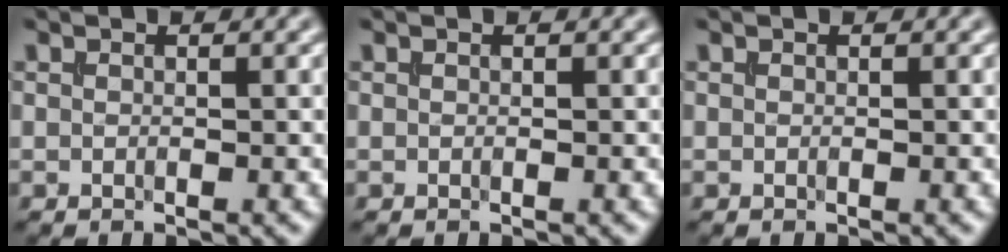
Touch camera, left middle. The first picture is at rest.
{"total": 0.0}
{"total": 0.0}